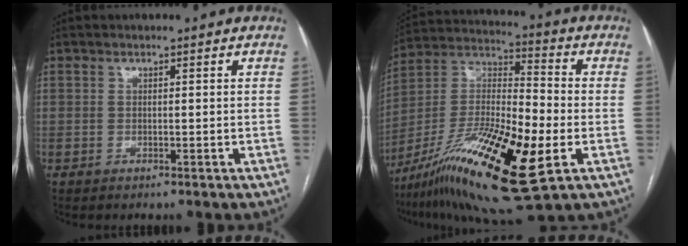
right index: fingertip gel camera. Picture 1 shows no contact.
{"total": 23.5, "force": [-9.4, 4.4, 21.1], "torque": [-0.407, -0.027, -0.161]}